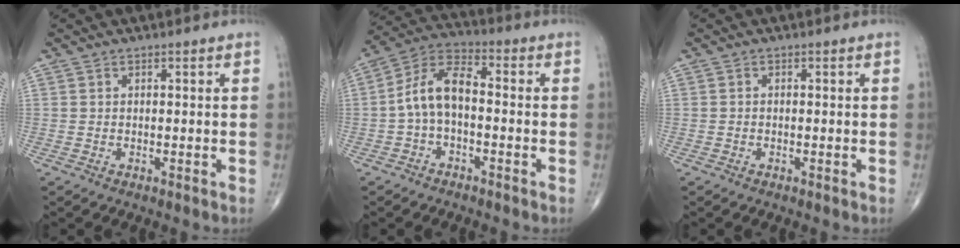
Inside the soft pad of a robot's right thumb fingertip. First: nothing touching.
{"total": 8.9, "force": [-1.2, 4.8, 7.4], "torque": [-0.140, 0.038, -0.035]}
{"total": 0.0}